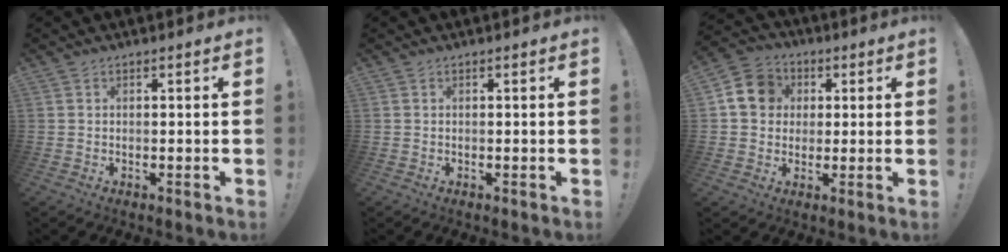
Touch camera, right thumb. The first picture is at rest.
{"total": 0.0}
{"total": 11.2, "force": [2.2, 9.9, 4.8], "torque": [-0.061, 0.011, 0.048]}